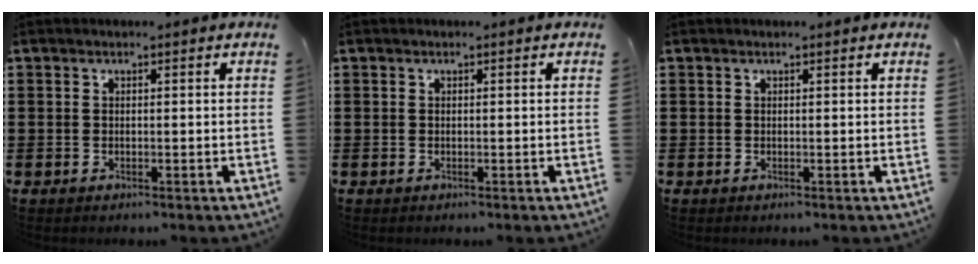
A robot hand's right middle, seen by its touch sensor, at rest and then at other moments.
{"total": 0.0}
{"total": 0.0}